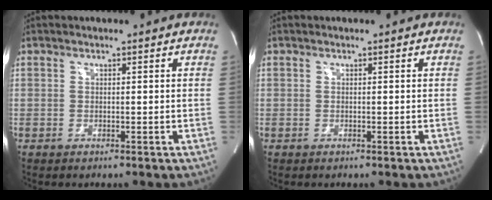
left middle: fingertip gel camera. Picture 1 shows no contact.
{"total": 0.0}